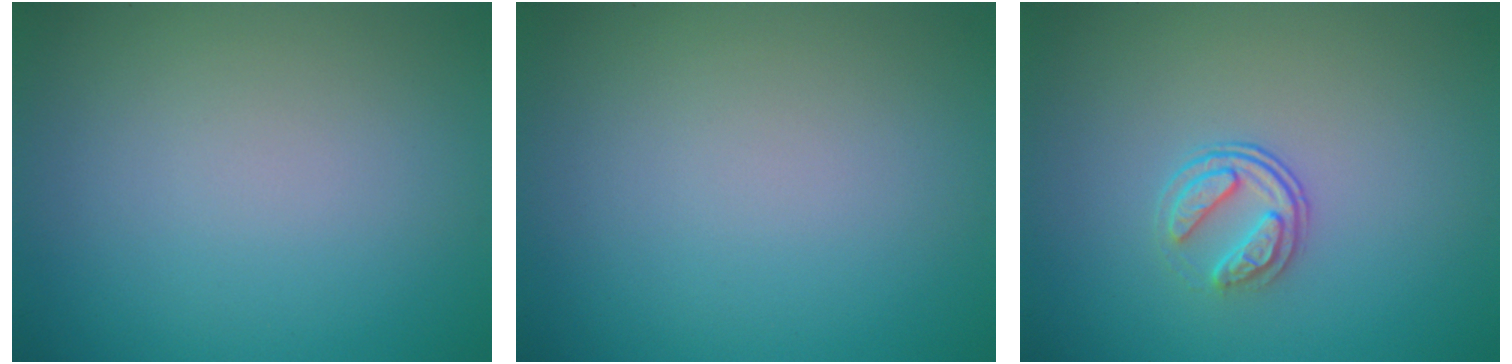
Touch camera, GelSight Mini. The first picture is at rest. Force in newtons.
{"total": 0.0}
{"total": 2.3, "press": 1.7, "slide": 1.6}